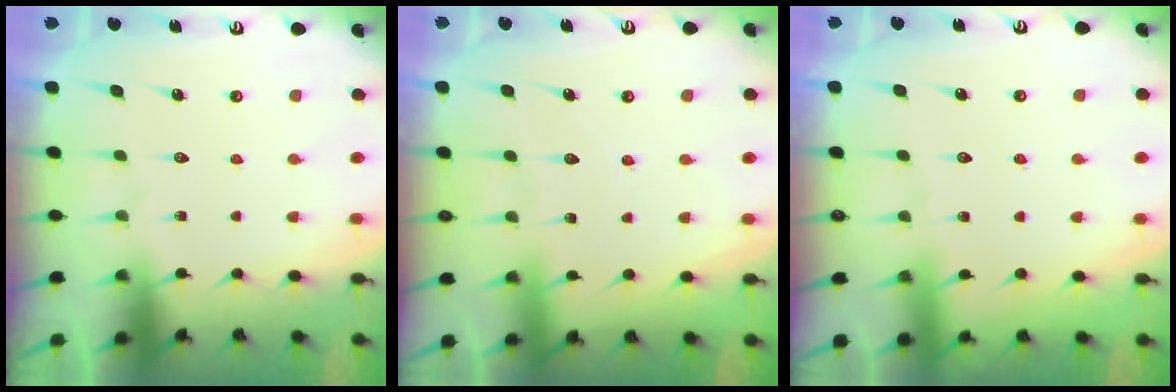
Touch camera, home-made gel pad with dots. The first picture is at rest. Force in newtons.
{"total": 4.8, "press": 4.8, "slide": 0.5}
{"total": 4.2, "press": 4.1, "slide": 0.5}